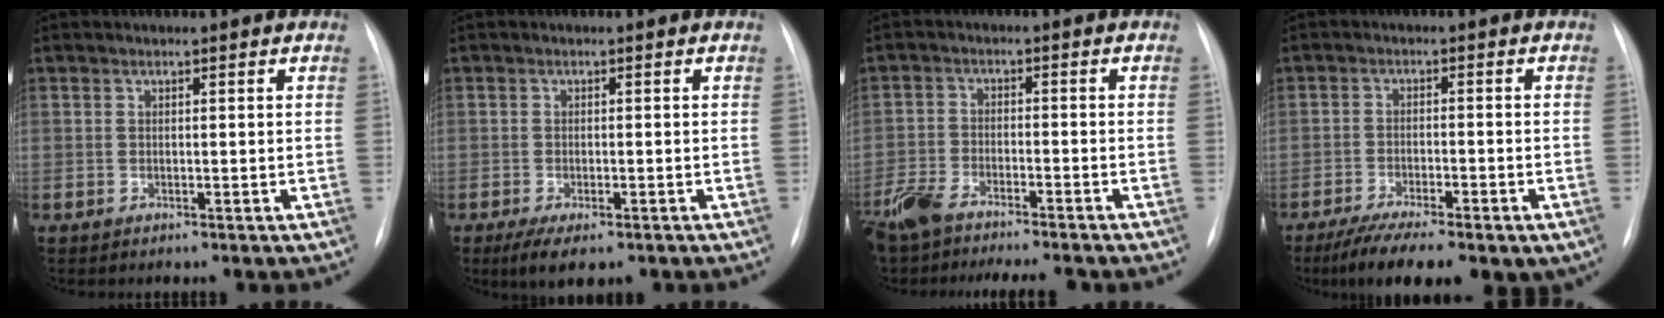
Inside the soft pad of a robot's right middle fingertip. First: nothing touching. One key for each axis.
{"total": 5.0, "fx": -3.2, "fy": 1.7, "fz": 3.4, "tx": -0.055, "ty": -0.010, "tz": -0.048}
{"total": 12.7, "fx": -10.8, "fy": 2.4, "fz": 6.3, "tx": -0.116, "ty": -0.013, "tz": -0.172}
{"total": 14.3, "fx": -9.6, "fy": 4.4, "fz": 9.6, "tx": -0.147, "ty": -0.014, "tz": -0.144}